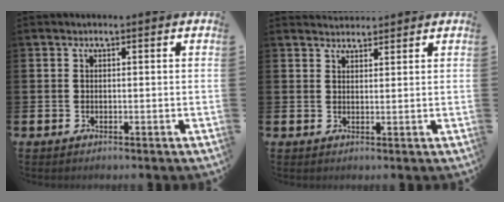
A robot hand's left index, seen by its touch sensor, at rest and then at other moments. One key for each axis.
{"total": 2.5, "fx": 2.4, "fy": 0.7, "fz": 0.0, "tx": 0.001, "ty": -0.009, "tz": 0.043}